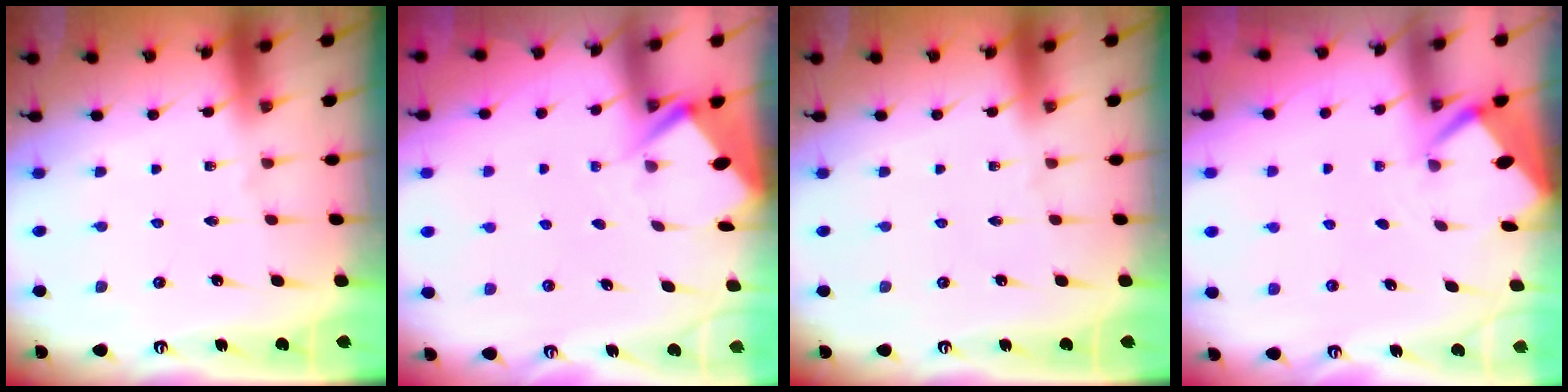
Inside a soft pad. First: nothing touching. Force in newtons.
{"total": 2.7, "press": 2.7, "slide": 0.3}
{"total": 0.0}
{"total": 2.6, "press": 2.6, "slide": 0.1}